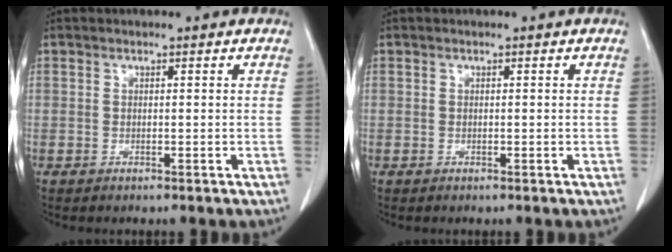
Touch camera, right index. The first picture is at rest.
{"total": 0.0}